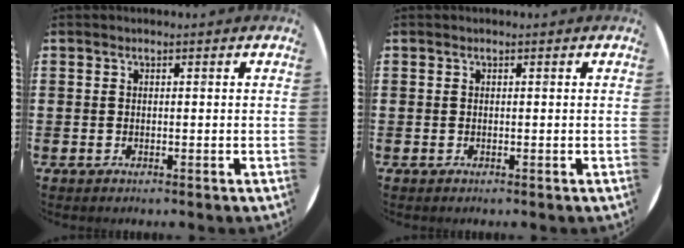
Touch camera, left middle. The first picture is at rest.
{"total": 0.0}